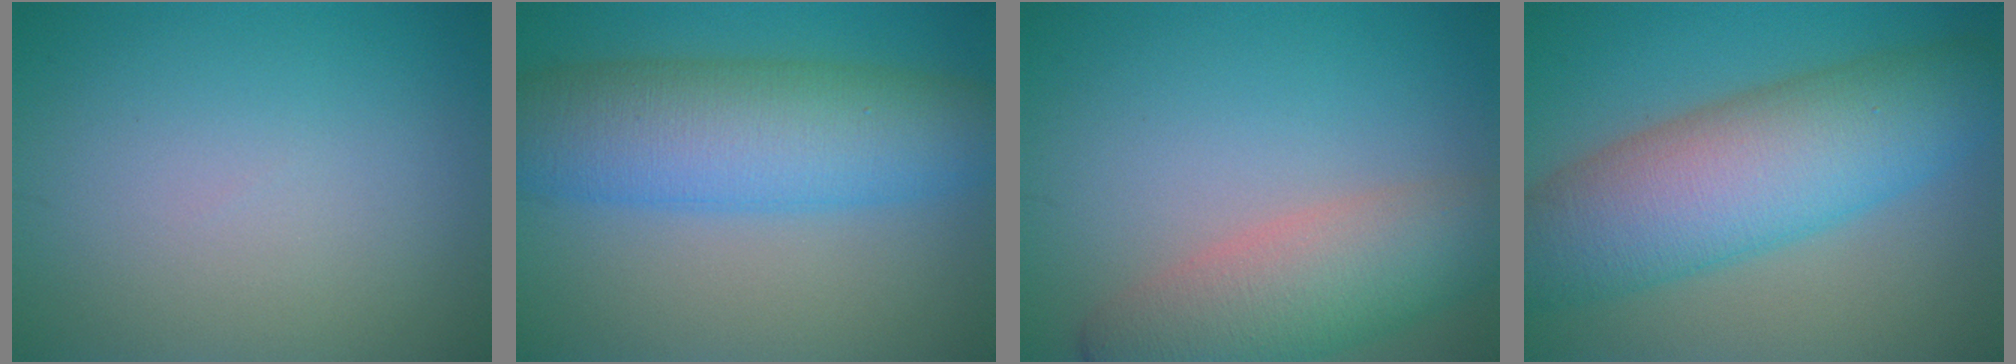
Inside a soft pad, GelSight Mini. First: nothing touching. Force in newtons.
{"total": 9.5, "press": 9.5, "slide": 0.0}
{"total": 6.7, "press": 6.7, "slide": 0.6}
{"total": 10.8, "press": 10.8, "slide": 0.3}